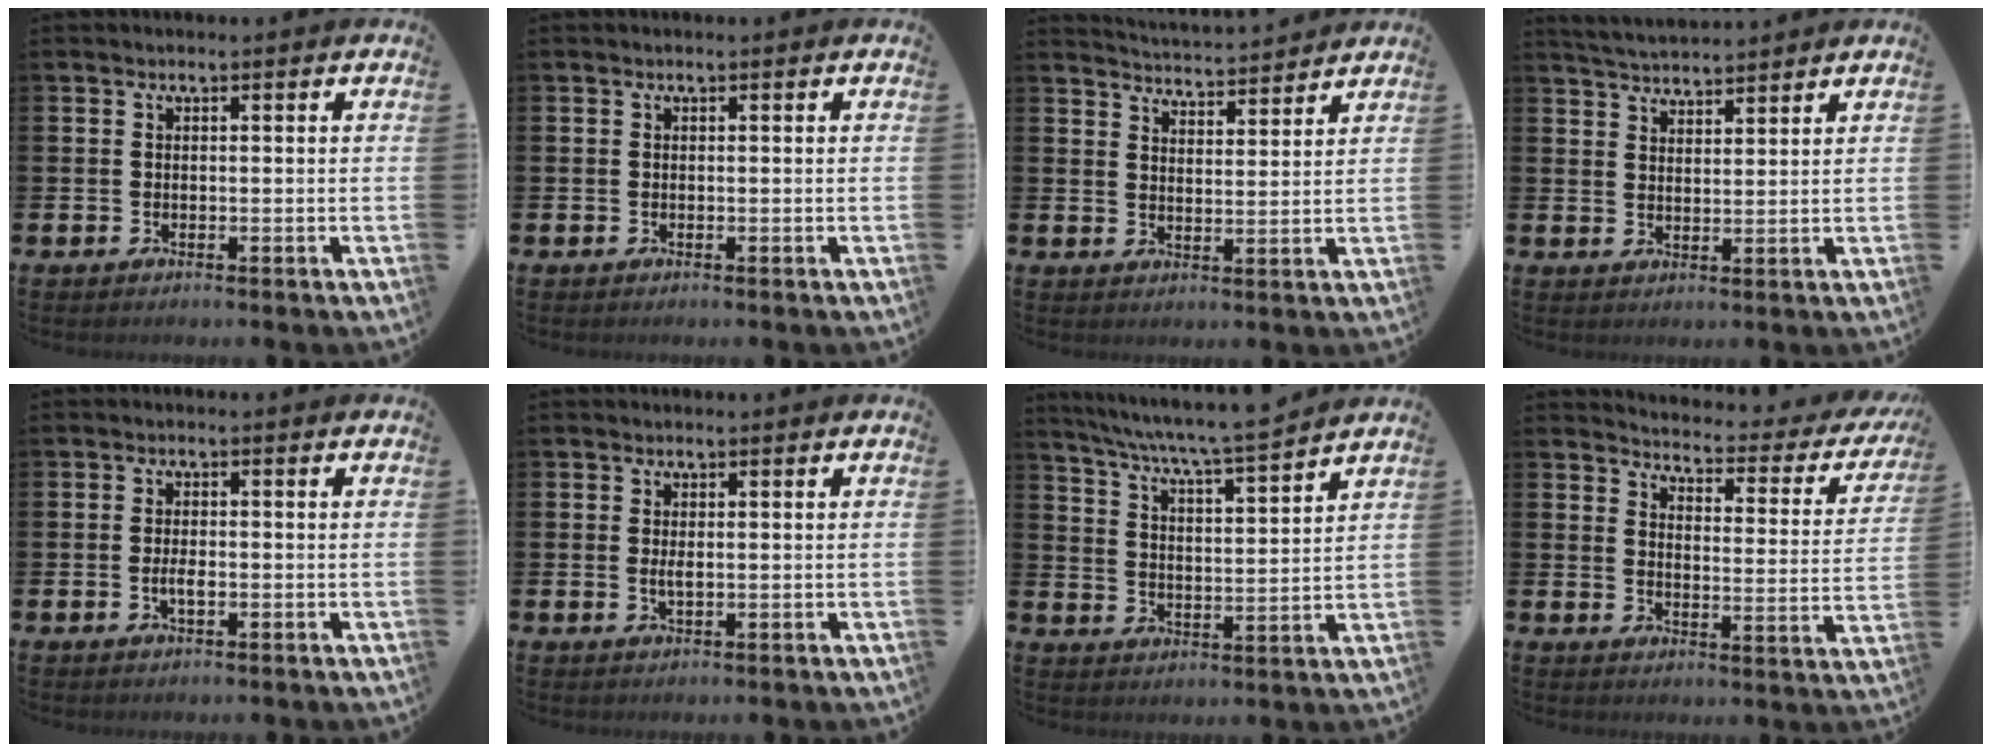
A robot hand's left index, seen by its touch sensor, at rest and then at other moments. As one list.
[{"total": 0.0}, {"total": 4.4, "force": [4.4, 0.0, -0.1], "torque": [-0.010, -0.034, 0.078]}, {"total": 4.1, "force": [4.1, 0.2, 0.0], "torque": [-0.010, -0.021, 0.074]}, {"total": 1.9, "force": [-0.4, 0.7, 1.7], "torque": [-0.030, 0.000, -0.008]}, {"total": 1.3, "force": [0.2, 0.4, 1.2], "torque": [-0.022, 0.002, 0.001]}, {"total": 6.9, "force": [6.5, -0.4, 2.3], "torque": [-0.073, -0.048, 0.111]}, {"total": 3.4, "force": [3.2, 0.7, 0.8], "torque": [-0.033, -0.034, 0.045]}]